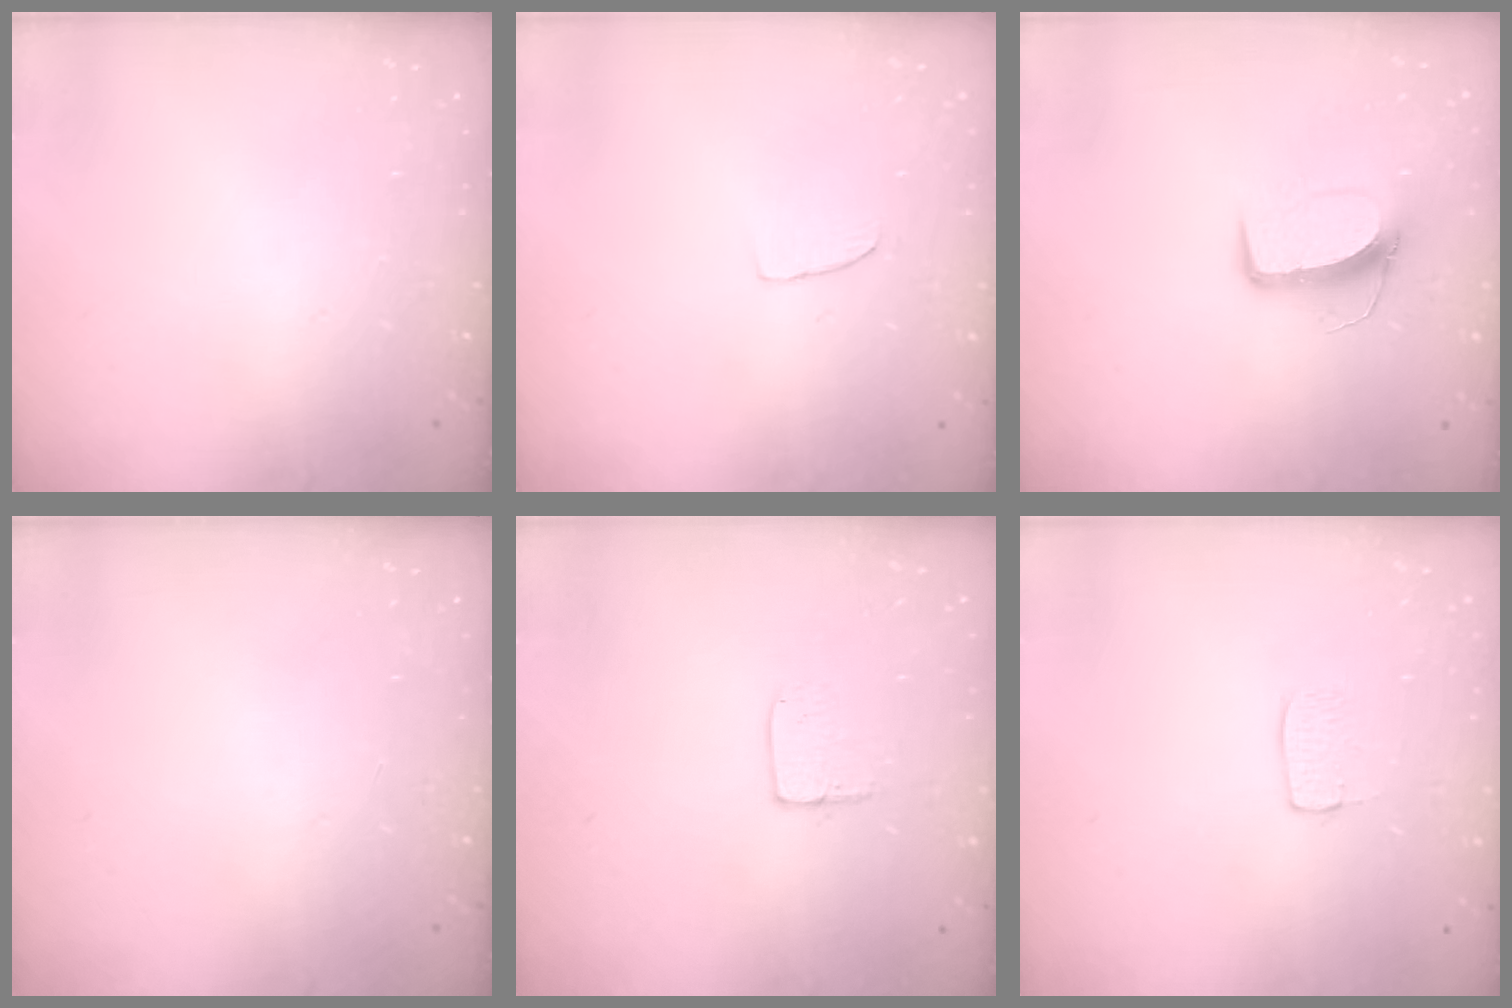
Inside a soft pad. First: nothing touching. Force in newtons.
{"total": 3.1, "press": 3.1, "slide": 0.2}
{"total": 10.2, "press": 10.2, "slide": 0.5}
{"total": 0.0}
{"total": 6.1, "press": 6.1, "slide": 0.4}
{"total": 5.0, "press": 5.0, "slide": 0.3}